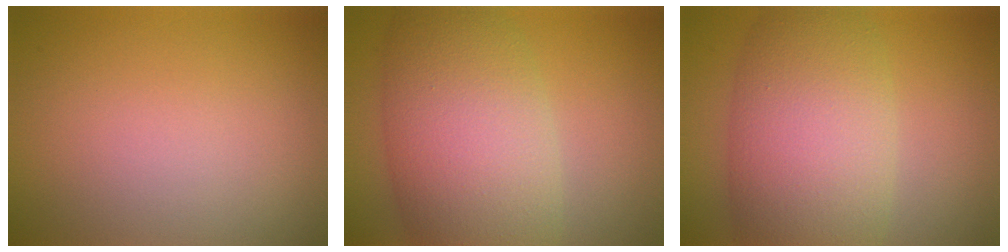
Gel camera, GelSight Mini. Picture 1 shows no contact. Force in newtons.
{"total": 10.1, "press": 10.1, "slide": 0.4}
{"total": 9.5, "press": 9.5, "slide": 0.3}